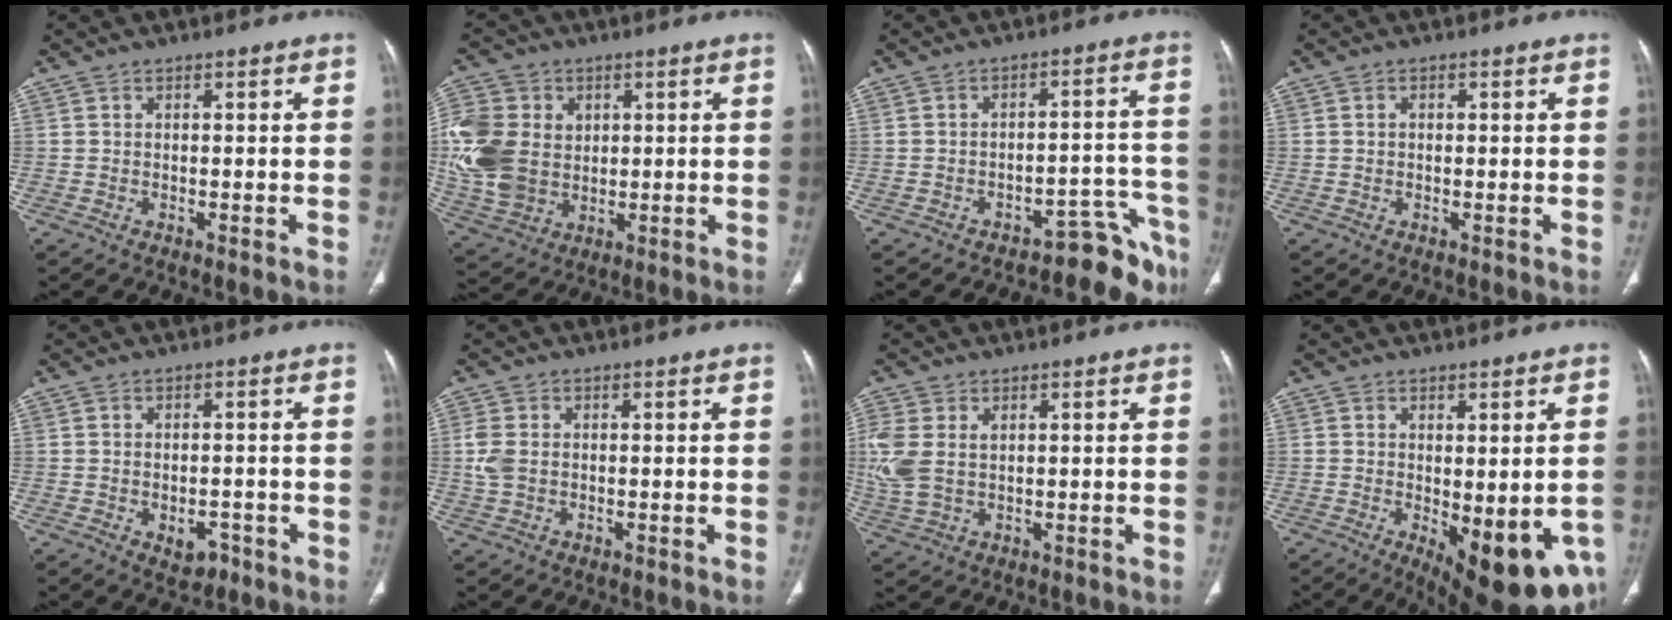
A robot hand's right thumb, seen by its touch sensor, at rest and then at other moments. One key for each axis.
{"total": 15.9, "fx": 1.5, "fy": 12.7, "fz": 9.4, "tx": -0.199, "ty": -0.003, "tz": 0.041}
{"total": 7.6, "fx": -7.1, "fy": 2.5, "fz": 1.4, "tx": 0.023, "ty": 0.104, "tz": -0.096}
{"total": 0.9, "fx": 0.2, "fy": 0.7, "fz": 0.6, "tx": -0.010, "ty": 0.003, "tz": 0.002}
{"total": 3.9, "fx": -1.8, "fy": 2.6, "fz": 2.3, "tx": -0.019, "ty": 0.013, "tz": -0.017}
{"total": 3.5, "fx": 0.1, "fy": 2.5, "fz": 2.5, "tx": -0.069, "ty": 0.003, "tz": 0.003}
{"total": 8.6, "fx": 1.6, "fy": 5.7, "fz": 6.2, "tx": -0.161, "ty": 0.004, "tz": 0.042}
{"total": 15.4, "fx": -4.9, "fy": 6.0, "fz": 13.3, "tx": -0.140, "ty": -0.015, "tz": -0.047}